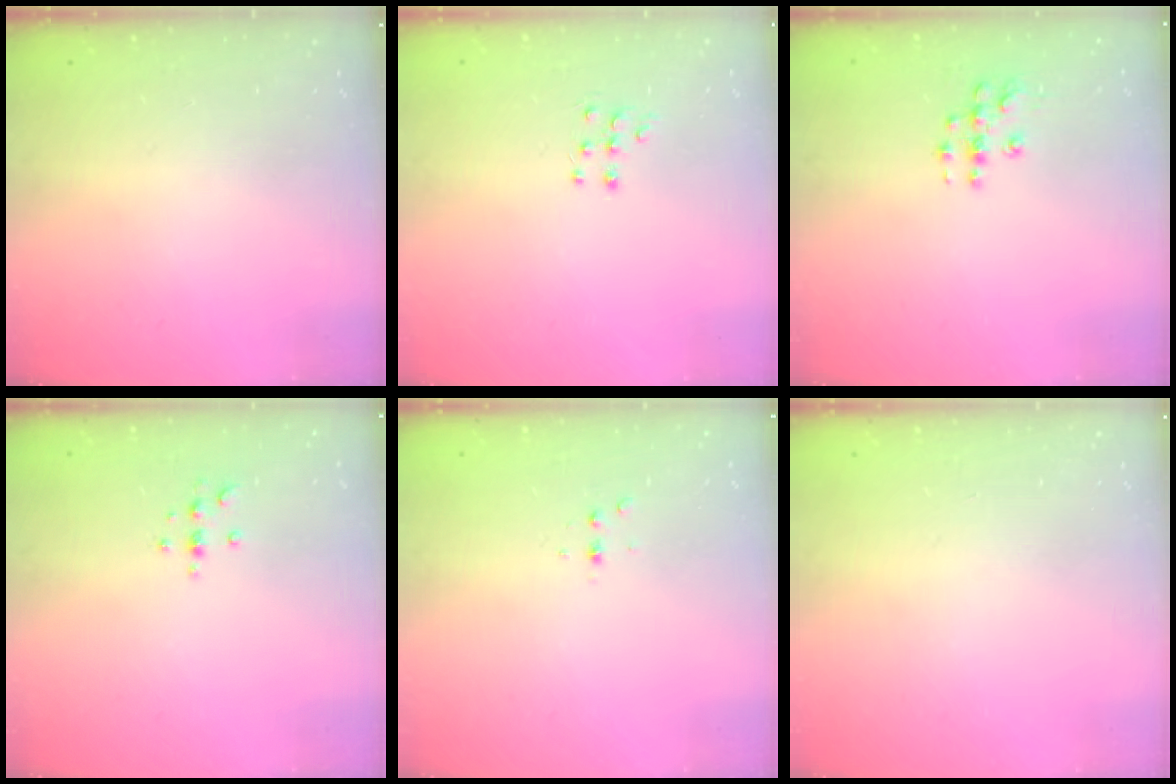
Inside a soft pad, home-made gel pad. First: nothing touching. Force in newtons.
{"total": 6.4, "press": 6.3, "slide": 0.8}
{"total": 5.4, "press": 5.4, "slide": 0.5}
{"total": 2.9, "press": 2.9, "slide": 0.4}
{"total": 2.3, "press": 2.3, "slide": 0.3}
{"total": 0.0}